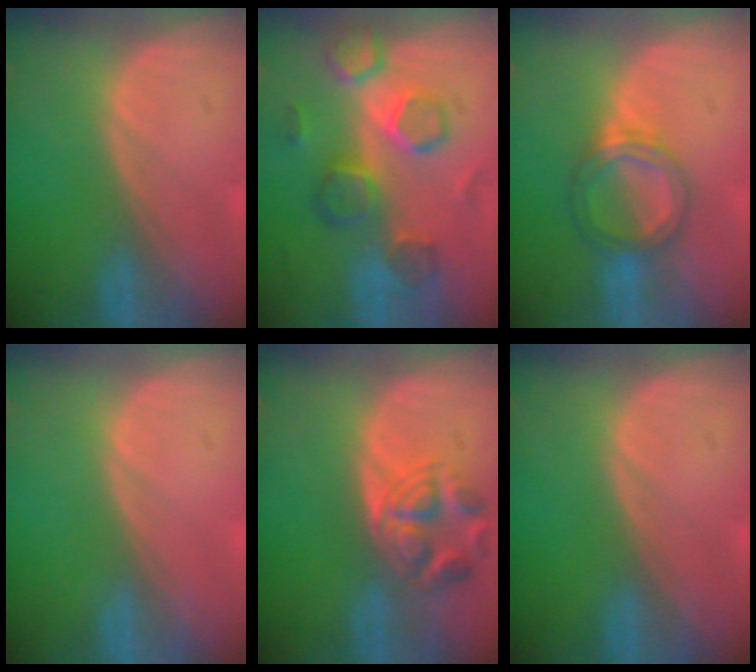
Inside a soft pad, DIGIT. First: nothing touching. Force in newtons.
{"total": 8.7, "press": 8.5, "slide": 2.1}
{"total": 5.4, "press": 5.2, "slide": 1.7}
{"total": 0.0}
{"total": 5.6, "press": 5.6, "slide": 0.2}
{"total": 0.0}